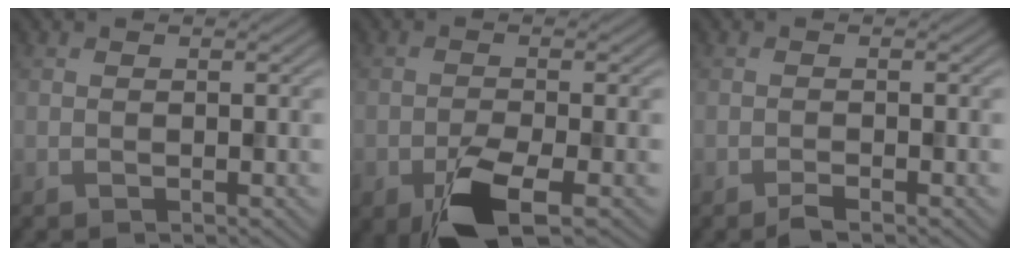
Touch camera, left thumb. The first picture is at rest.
{"total": 6.3, "force": [-3.3, 2.3, 4.8], "torque": [-0.088, -0.006, -0.063]}
{"total": 1.1, "force": [-0.9, 0.2, 0.7], "torque": [-0.013, 0.000, -0.017]}